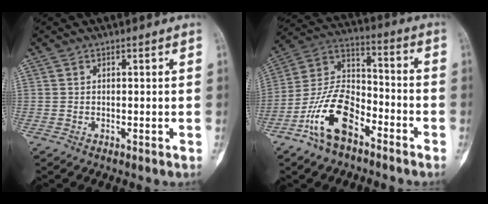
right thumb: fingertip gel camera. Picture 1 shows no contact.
{"total": 14.5, "force": [-8.1, 7.4, 9.4], "torque": [-0.176, 0.064, -0.162]}